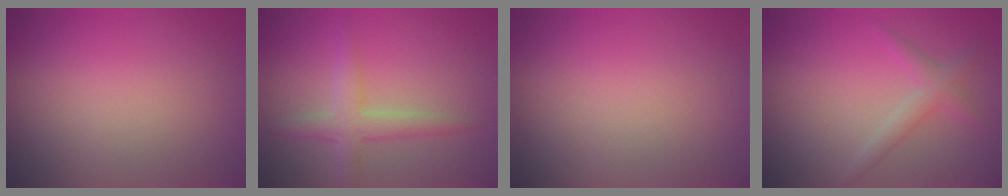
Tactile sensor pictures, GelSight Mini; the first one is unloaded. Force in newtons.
{"total": 3.0, "press": 3.0, "slide": 0.1}
{"total": 0.0}
{"total": 2.0, "press": 2.0, "slide": 0.1}